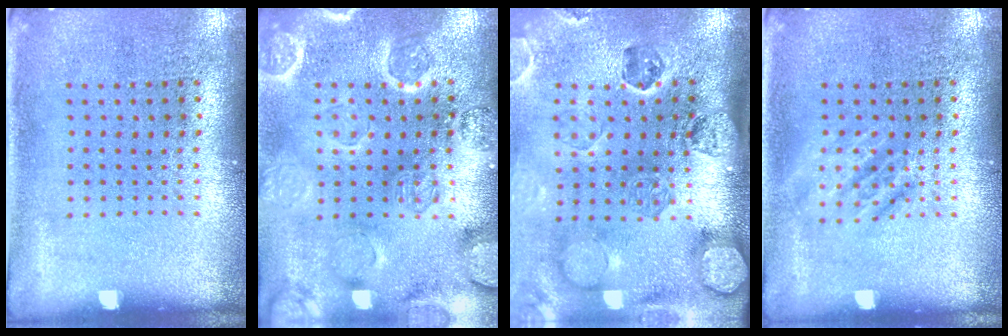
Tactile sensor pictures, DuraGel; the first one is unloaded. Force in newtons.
{"total": 3.3, "press": 3.2, "slide": 0.9}
{"total": 2.9, "press": 2.7, "slide": 0.9}
{"total": 1.8, "press": 1.8, "slide": 0.3}